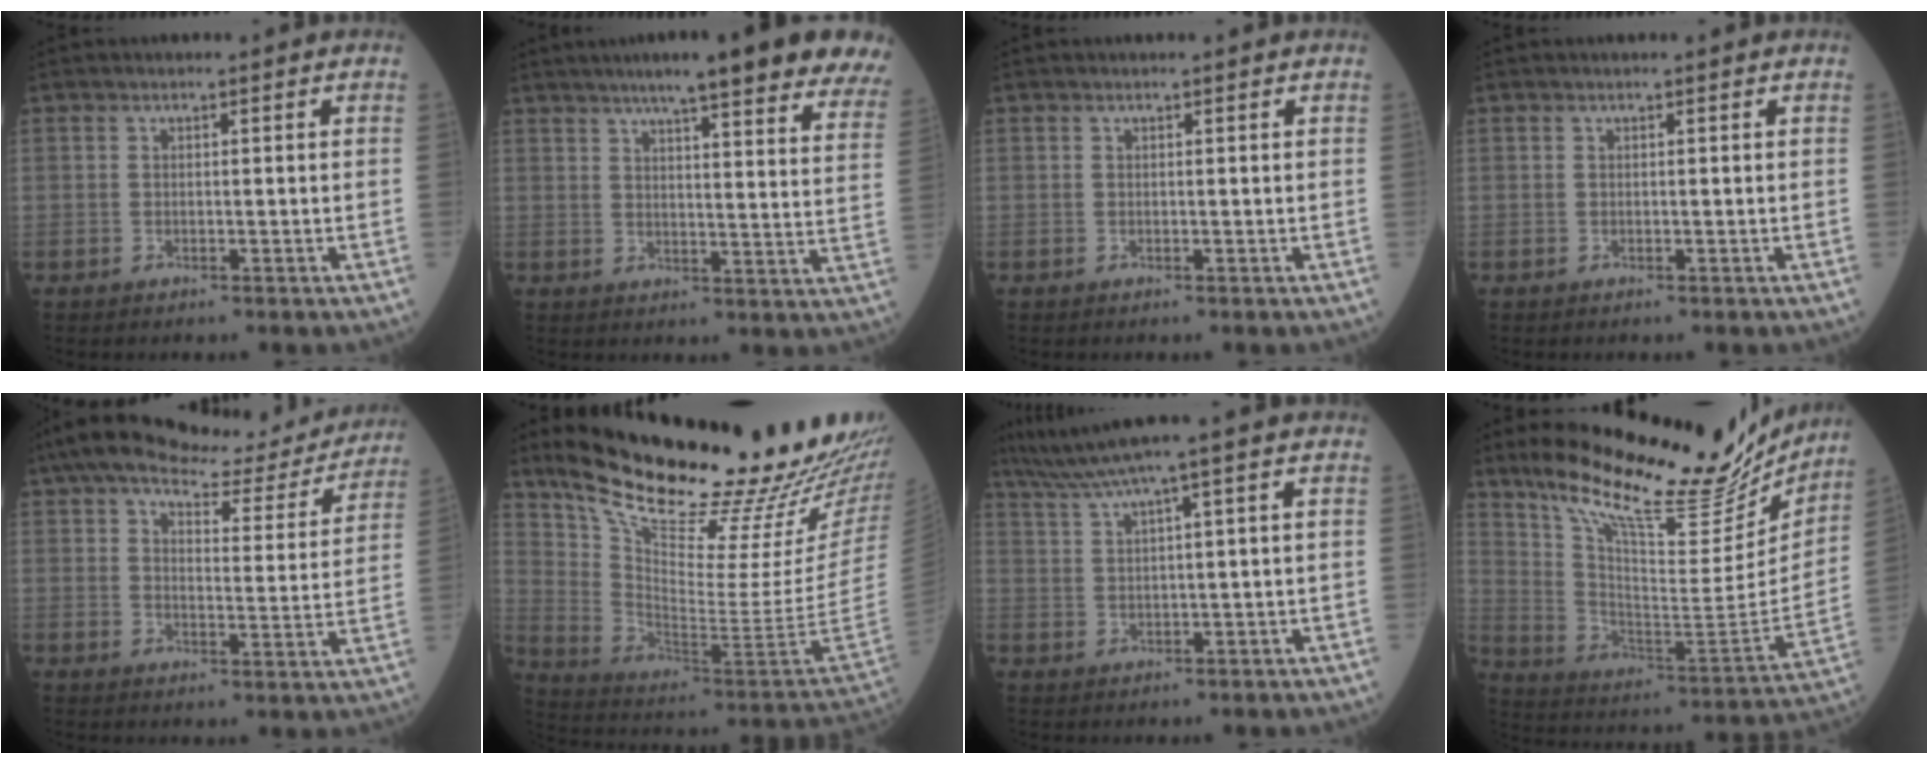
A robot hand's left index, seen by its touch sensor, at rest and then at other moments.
{"total": 23.3, "force": [19.4, 1.4, 12.8], "torque": [-0.163, -0.021, 0.226]}
{"total": 0.0}
{"total": 0.0}
{"total": 18.7, "force": [16.5, 4.7, 7.4], "torque": [-0.103, 0.008, 0.211]}
{"total": 29.2, "force": [24.0, 1.0, 16.6], "torque": [-0.268, -0.082, 0.353]}
{"total": 5.7, "force": [4.3, -2.0, 3.1], "torque": [-0.064, 0.016, 0.085]}
{"total": 25.8, "force": [21.9, 5.8, 12.5], "torque": [-0.204, -0.037, 0.320]}